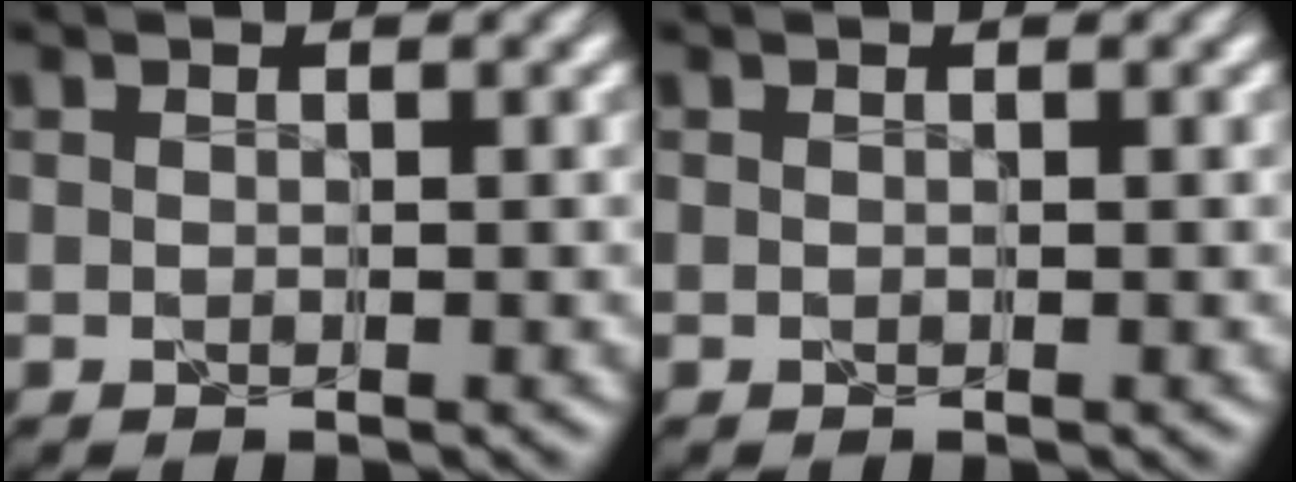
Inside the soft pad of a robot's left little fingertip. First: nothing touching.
{"total": 0.0}